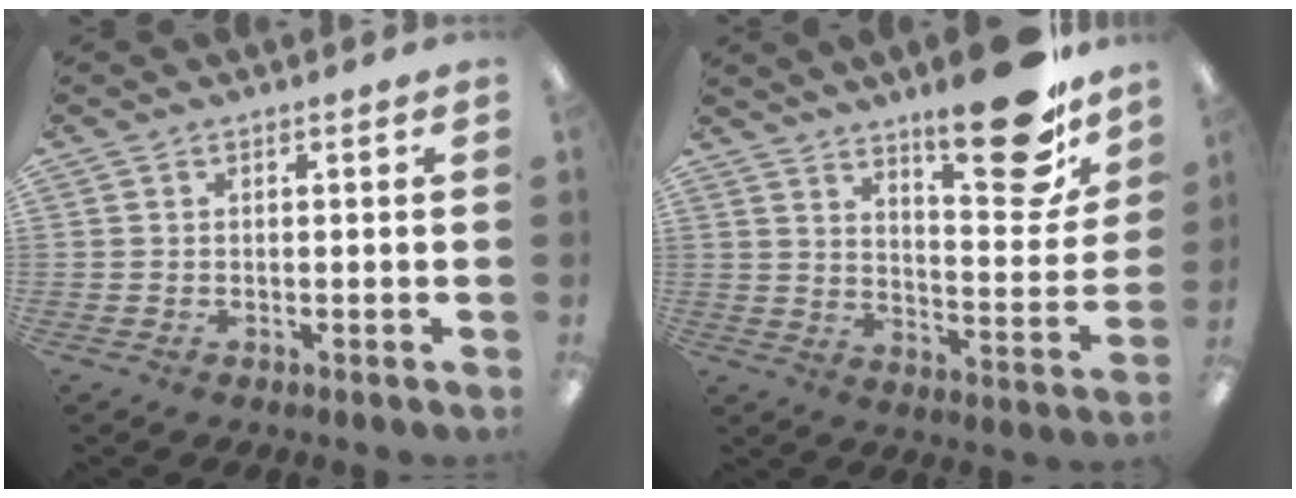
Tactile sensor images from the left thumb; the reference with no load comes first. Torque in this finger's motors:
{"motor_torque": [2.11, 1.23, 1.49, -1.27, 0.33]}